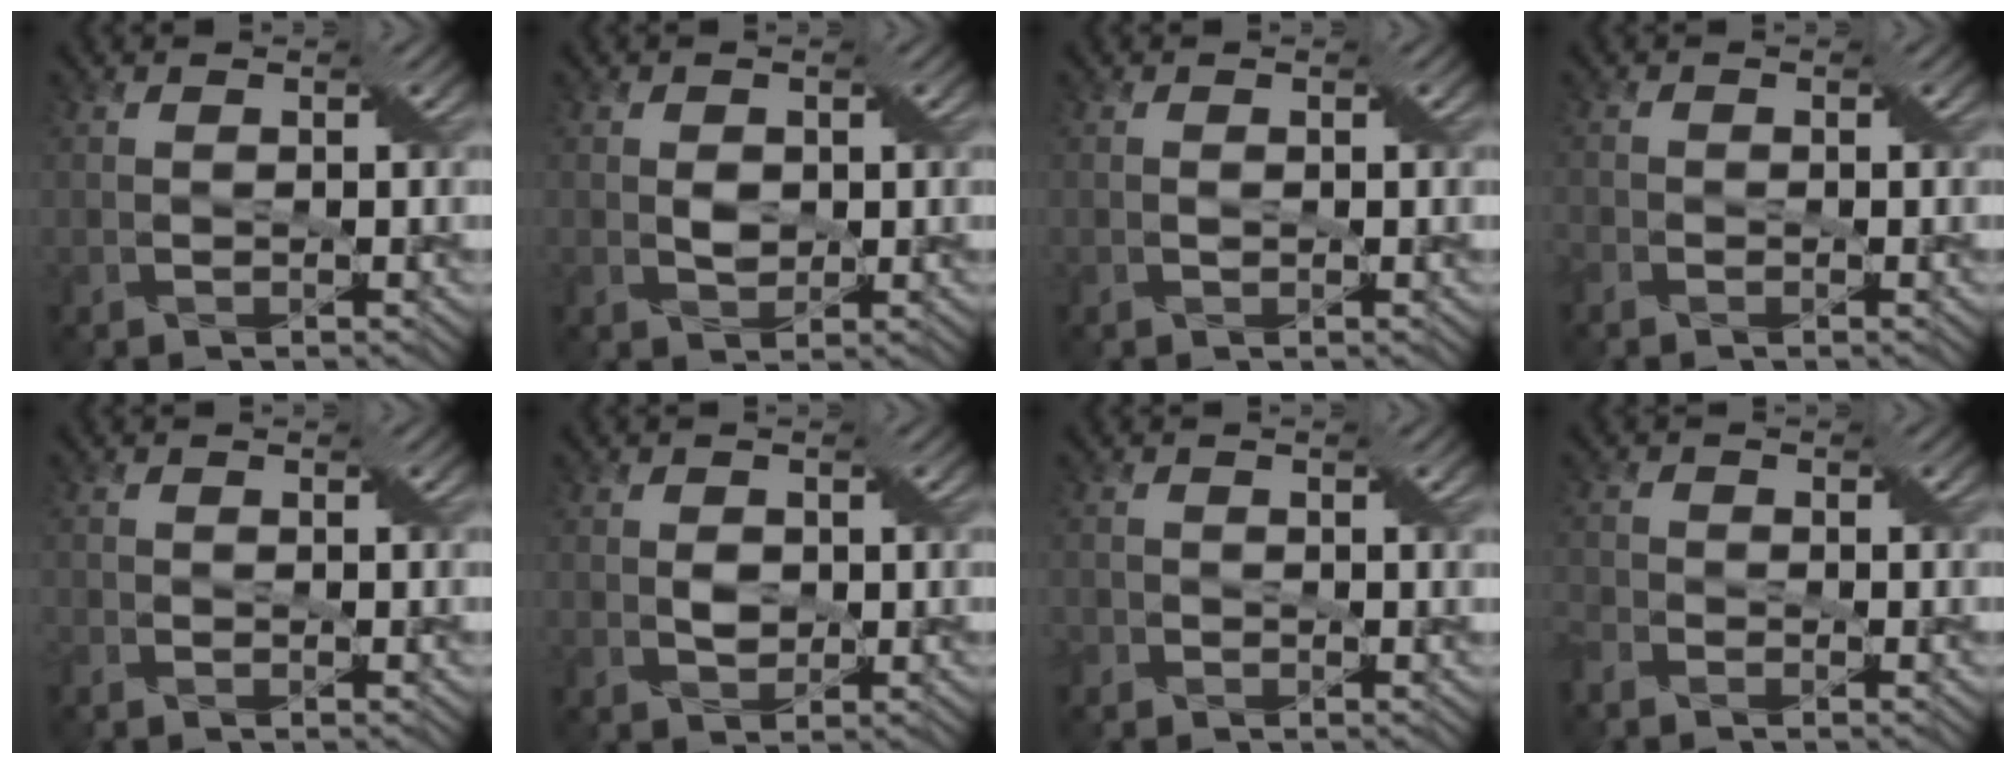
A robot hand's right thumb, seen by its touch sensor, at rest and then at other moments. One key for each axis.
{"total": 1.8, "fx": 0.2, "fy": 1.4, "fz": 1.2, "tx": -0.028, "ty": -0.003, "tz": 0.006}
{"total": 0.5, "fx": 0.0, "fy": 0.4, "fz": 0.4, "tx": -0.007, "ty": -0.001, "tz": 0.001}
{"total": 1.4, "fx": -1.1, "fy": 0.7, "fz": 0.4, "tx": -0.014, "ty": -0.004, "tz": -0.027}
{"total": 1.2, "fx": -0.9, "fy": 0.6, "fz": 0.4, "tx": -0.013, "ty": -0.005, "tz": -0.019}
{"total": 1.9, "fx": 0.1, "fy": 1.4, "fz": 1.2, "tx": -0.028, "ty": -0.002, "tz": 0.002}
{"total": 1.3, "fx": -0.7, "fy": 0.9, "fz": 0.6, "tx": -0.015, "ty": -0.003, "tz": -0.018}
{"total": 2.4, "fx": -2.0, "fy": 1.1, "fz": 0.7, "tx": -0.024, "ty": -0.006, "tz": -0.052}